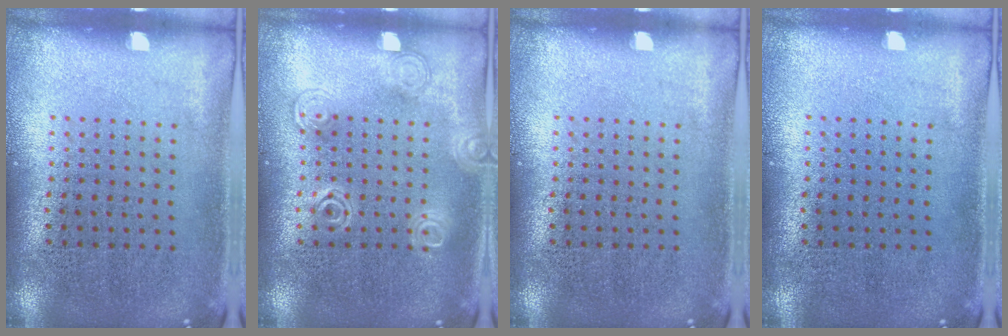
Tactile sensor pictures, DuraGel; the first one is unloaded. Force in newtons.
{"total": 1.9, "press": 1.9, "slide": 0.4}
{"total": 0.0}
{"total": 0.0}